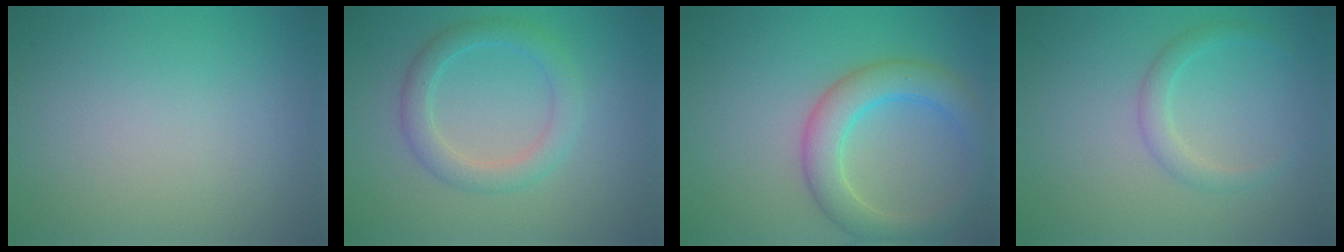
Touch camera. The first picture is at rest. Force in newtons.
{"total": 3.0, "press": 3.0, "slide": 0.2}
{"total": 4.9, "press": 4.9, "slide": 0.0}
{"total": 1.7, "press": 1.7, "slide": 0.1}